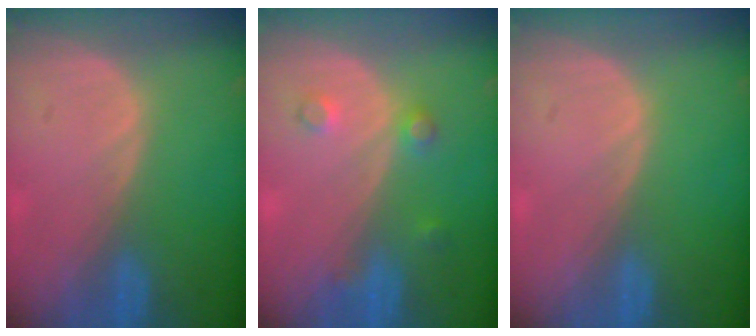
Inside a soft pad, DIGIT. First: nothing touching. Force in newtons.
{"total": 2.6, "press": 2.6, "slide": 0.3}
{"total": 0.0}